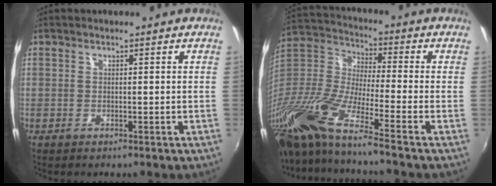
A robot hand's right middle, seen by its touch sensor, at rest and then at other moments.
{"total": 18.6, "force": [-13.9, 0.4, 12.4], "torque": [-0.239, -0.046, -0.278]}